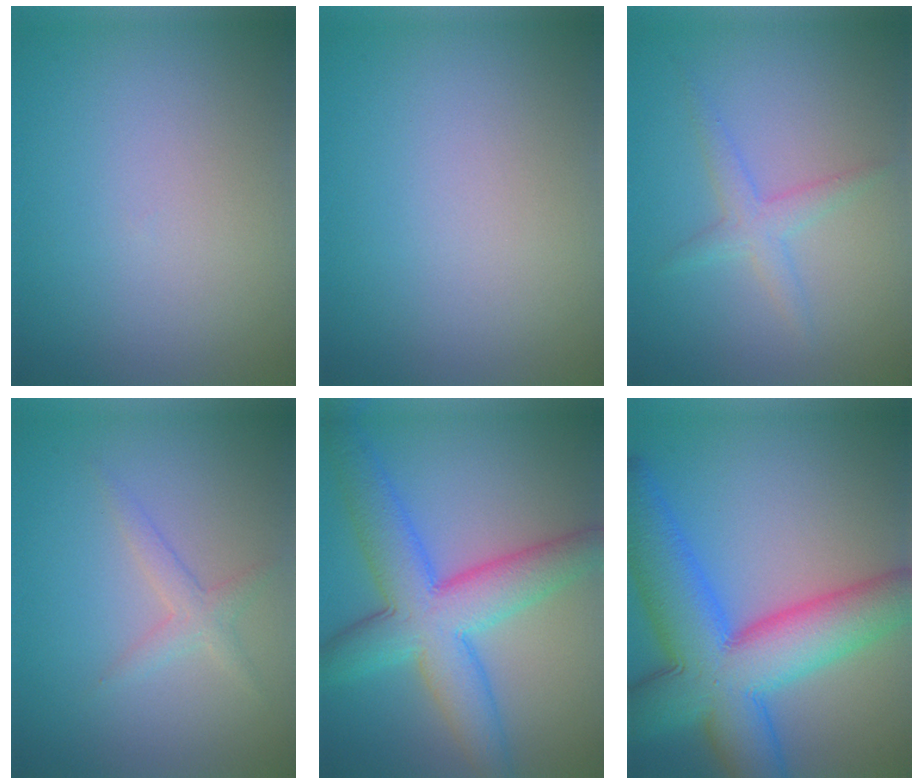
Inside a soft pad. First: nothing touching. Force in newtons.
{"total": 0.0}
{"total": 2.1, "press": 2.1, "slide": 0.1}
{"total": 1.8, "press": 1.8, "slide": 0.1}
{"total": 8.6, "press": 8.6, "slide": 0.1}
{"total": 12.7, "press": 12.7, "slide": 0.4}